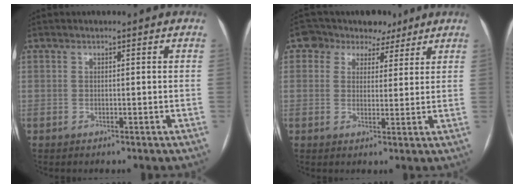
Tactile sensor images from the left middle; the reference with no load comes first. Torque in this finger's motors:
{"motor_torque": [0.12, -0.12, -0.03, -0.01]}